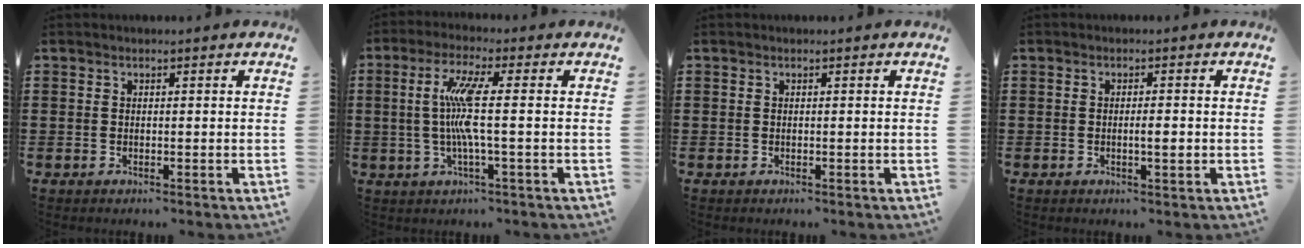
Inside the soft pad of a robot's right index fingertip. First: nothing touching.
{"total": 7.6, "force": [0.2, 0.2, 7.6], "torque": [-0.169, -0.015, -0.012]}
{"total": 0.0}
{"total": 2.2, "force": [-0.4, 0.4, 2.1], "torque": [-0.036, -0.002, -0.007]}